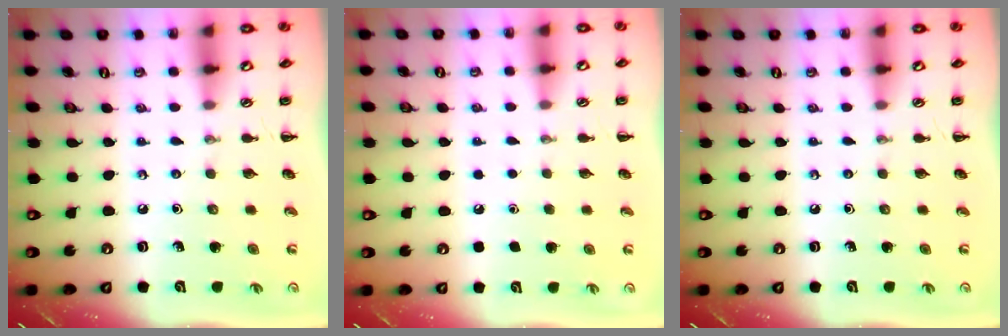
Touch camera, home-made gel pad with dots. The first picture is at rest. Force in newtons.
{"total": 1.6, "press": 1.6, "slide": 0.1}
{"total": 0.0}